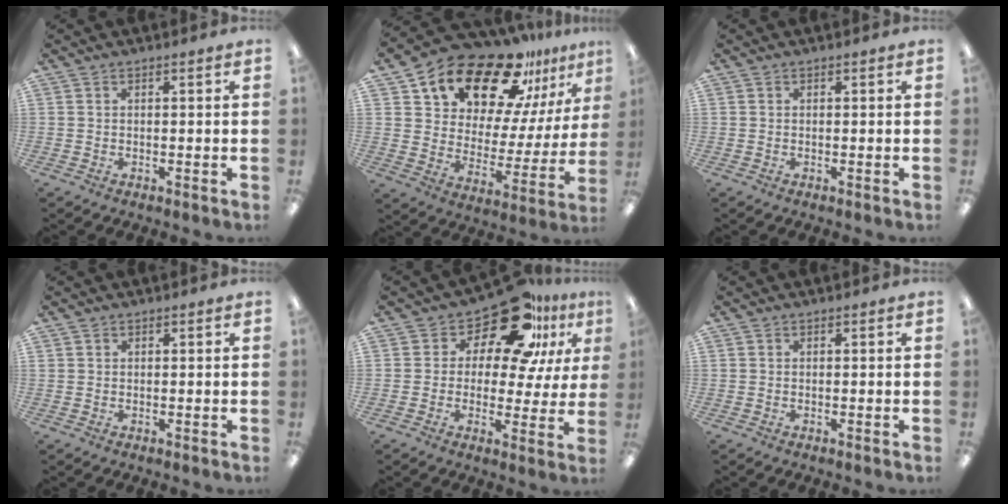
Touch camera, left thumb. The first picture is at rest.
{"total": 21.1, "force": [16.3, 9.4, 9.6], "torque": [-0.169, -0.111, 0.281]}
{"total": 0.0}
{"total": 0.6, "force": [0.2, 0.5, 0.0], "torque": [0.002, 0.004, 0.004]}
{"total": 18.4, "force": [12.7, 8.0, 10.7], "torque": [-0.169, -0.086, 0.215]}
{"total": 0.0}